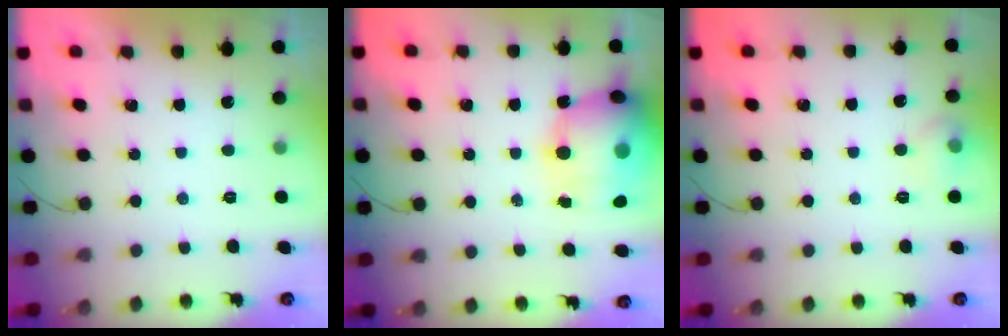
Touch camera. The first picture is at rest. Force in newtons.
{"total": 24.2, "press": 23.7, "slide": 5.0}
{"total": 7.0, "press": 6.8, "slide": 1.9}